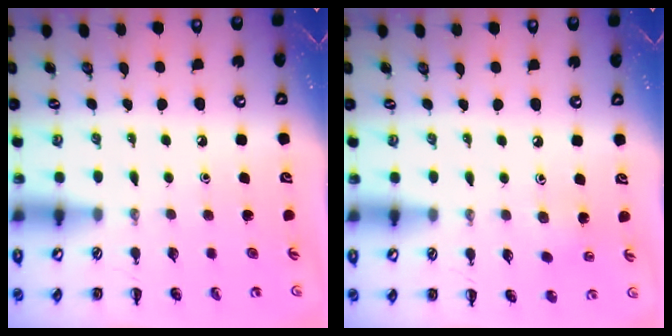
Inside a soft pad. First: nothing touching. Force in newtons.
{"total": 3.9, "press": 3.7, "slide": 1.1}